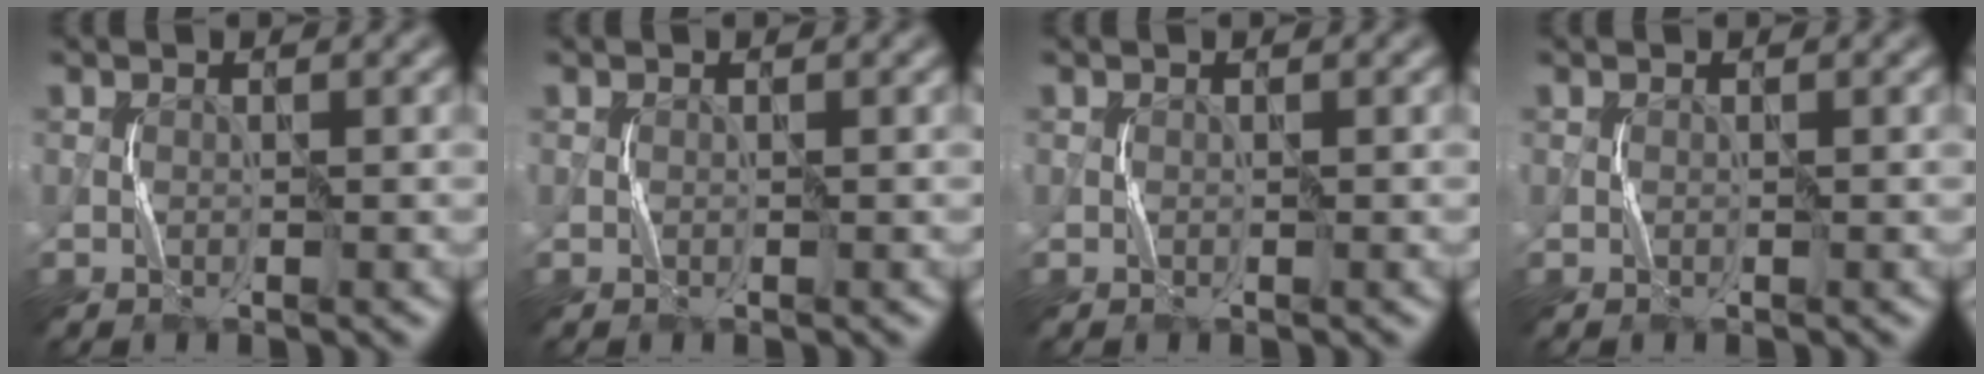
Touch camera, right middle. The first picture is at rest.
{"total": 0.0}
{"total": 0.0}
{"total": 0.0}